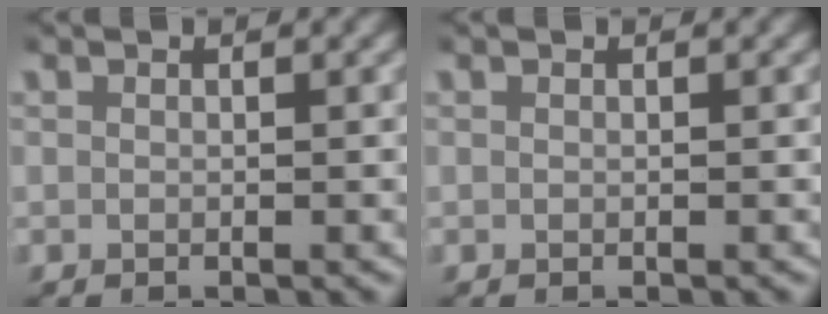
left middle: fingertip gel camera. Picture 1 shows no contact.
{"total": 0.0}